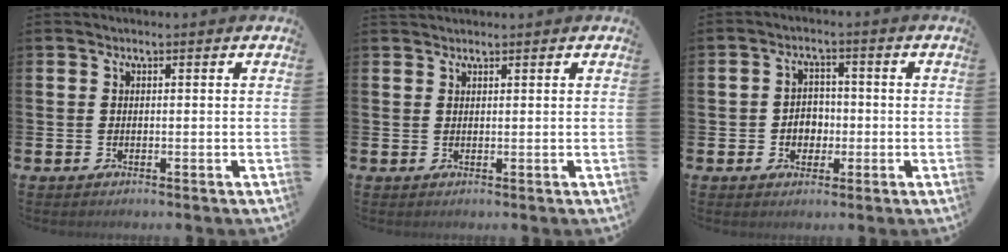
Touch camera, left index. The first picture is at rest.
{"total": 1.1, "force": [1.1, 0.3, 0.0], "torque": [0.011, -0.001, 0.018]}
{"total": 3.2, "force": [-0.7, 2.8, 1.4], "torque": [-0.021, 0.004, -0.021]}